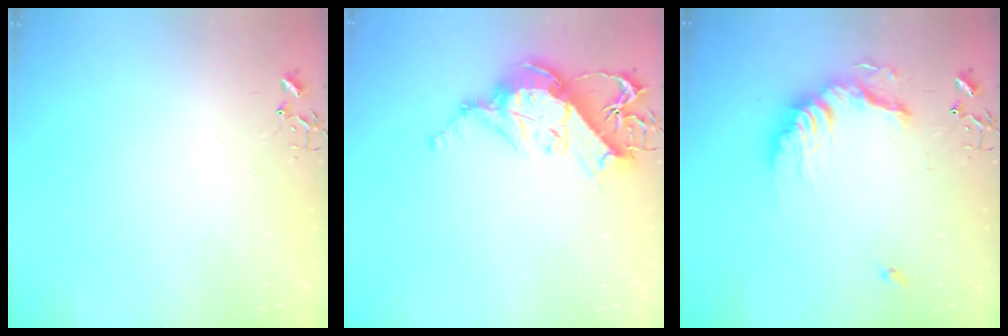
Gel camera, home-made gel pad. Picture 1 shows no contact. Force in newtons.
{"total": 15.3, "press": 15.1, "slide": 2.1}
{"total": 17.3, "press": 17.2, "slide": 1.5}